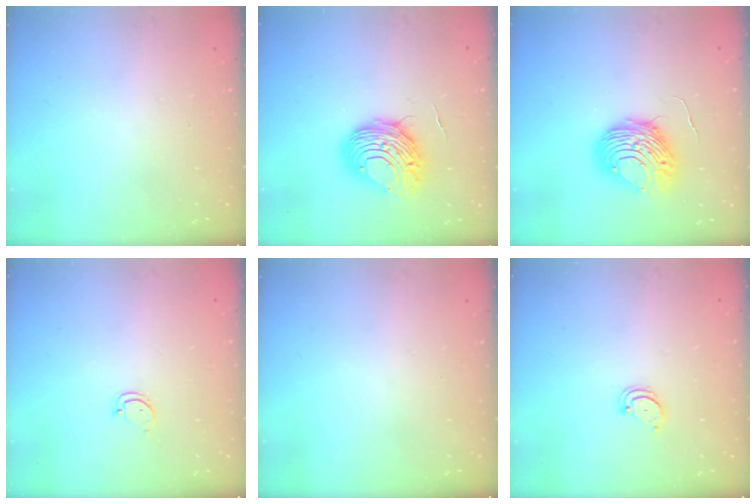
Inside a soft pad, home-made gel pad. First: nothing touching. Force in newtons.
{"total": 10.3, "press": 10.3, "slide": 0.7}
{"total": 9.7, "press": 9.6, "slide": 1.1}
{"total": 2.5, "press": 2.5, "slide": 0.3}
{"total": 0.0}
{"total": 1.8, "press": 1.8, "slide": 0.2}